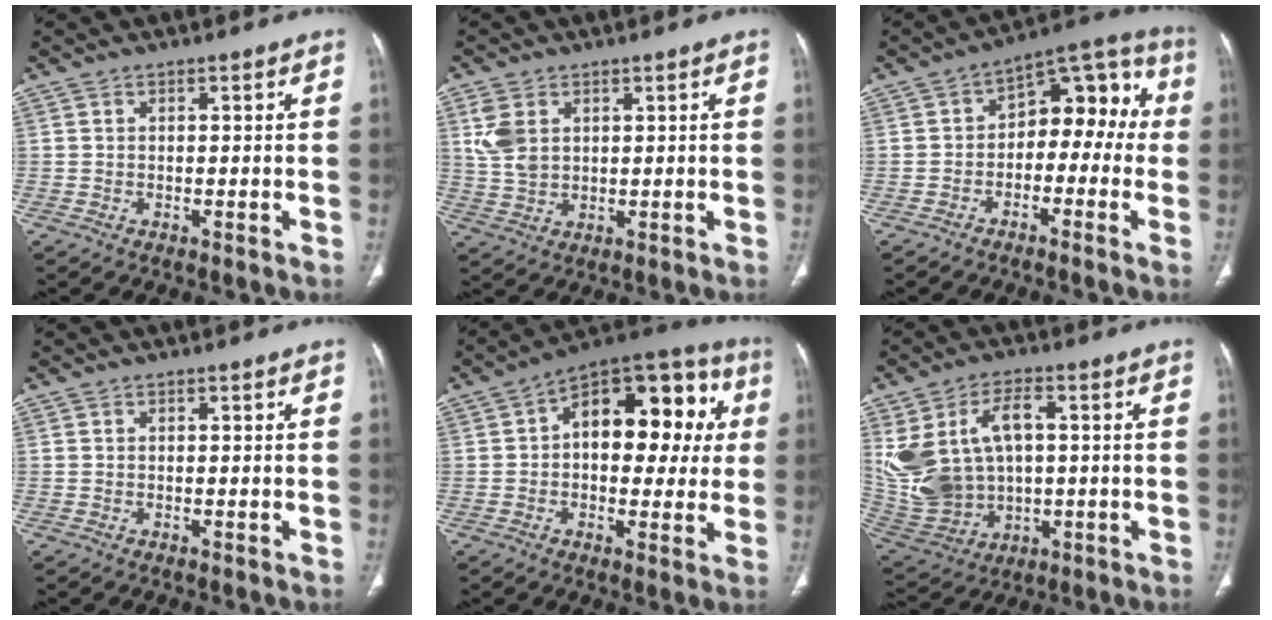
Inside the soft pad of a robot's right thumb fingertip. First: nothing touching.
{"total": 6.3, "force": [2.2, 4.2, 4.1], "torque": [-0.085, -0.004, 0.053]}
{"total": 12.3, "force": [-1.1, 7.9, 9.3], "torque": [-0.072, 0.059, -0.030]}
{"total": 0.0}
{"total": 20.1, "force": [3.3, 11.4, 16.2], "torque": [-0.172, 0.034, 0.036]}
{"total": 18.0, "force": [2.9, 11.8, 13.3], "torque": [-0.276, 0.006, 0.082]}